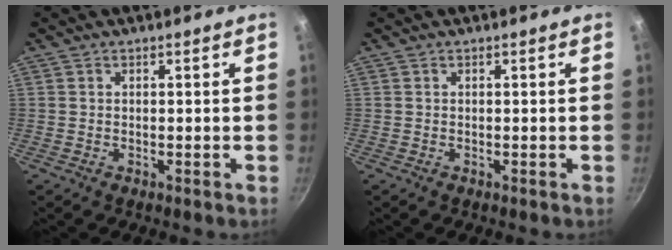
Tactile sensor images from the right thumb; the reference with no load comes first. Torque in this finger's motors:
{"motor_torque": [0.02, -0.11, 0.17, 0.32, 0.04]}